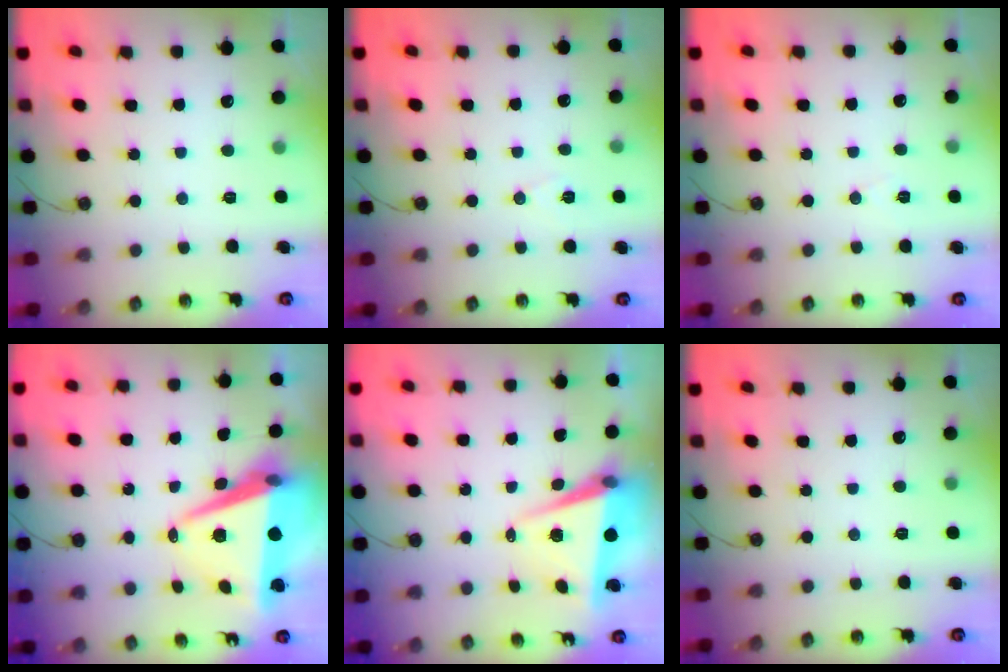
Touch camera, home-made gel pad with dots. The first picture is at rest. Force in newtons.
{"total": 7.0, "press": 5.3, "slide": 4.5}
{"total": 5.3, "press": 3.0, "slide": 4.4}
{"total": 12.0, "press": 11.3, "slide": 4.0}
{"total": 6.2, "press": 5.0, "slide": 3.7}
{"total": 0.0}